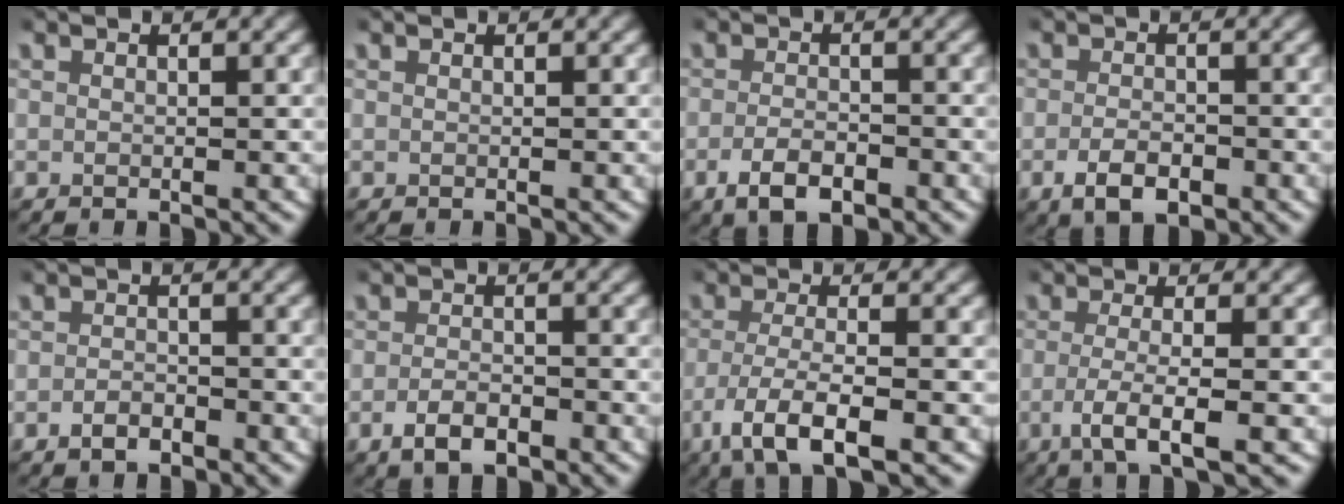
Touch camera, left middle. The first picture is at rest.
{"total": 0.0}
{"total": 3.6, "force": [-2.1, 1.7, 2.4], "torque": [-0.041, -0.006, -0.034]}
{"total": 3.4, "force": [-1.7, 1.7, 2.4], "torque": [-0.039, -0.007, -0.026]}
{"total": 1.7, "force": [-1.3, 0.8, 0.7], "torque": [-0.013, -0.003, -0.022]}
{"total": 2.9, "force": [-1.8, 1.4, 1.8], "torque": [-0.031, -0.003, -0.030]}
{"total": 5.4, "force": [-2.6, 1.8, 4.4], "torque": [-0.090, -0.016, -0.036]}
{"total": 4.1, "force": [-1.5, 0.8, 3.8], "torque": [-0.082, -0.015, -0.019]}